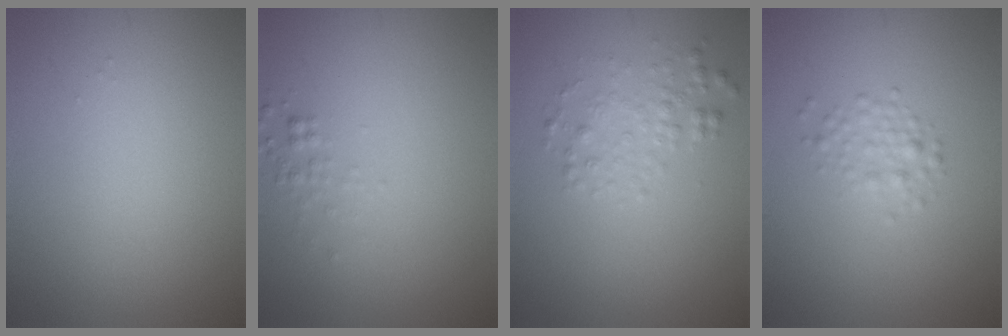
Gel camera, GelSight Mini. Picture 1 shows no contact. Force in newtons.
{"total": 0.9, "press": 0.9, "slide": 0.0}
{"total": 2.0, "press": 2.0, "slide": 0.0}
{"total": 1.6, "press": 1.6, "slide": 0.0}